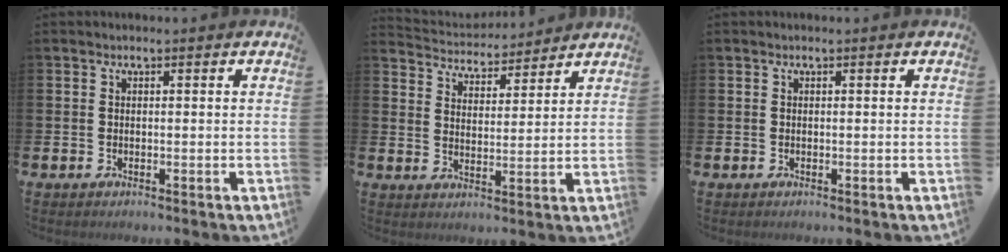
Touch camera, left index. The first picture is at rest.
{"total": 4.6, "force": [4.5, 1.0, -0.2], "torque": [-0.021, -0.031, 0.079]}
{"total": 0.0}